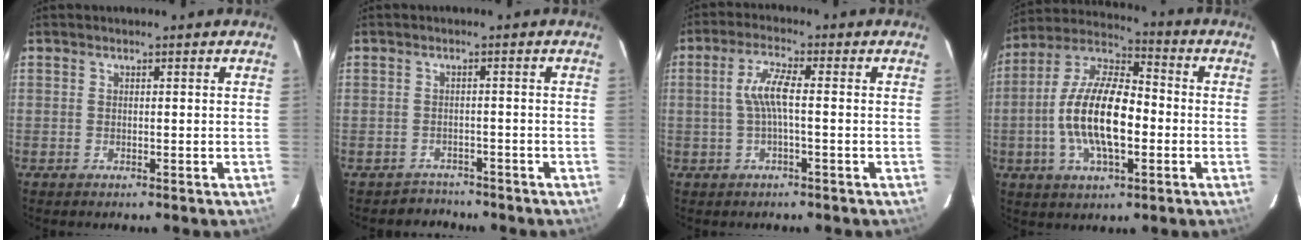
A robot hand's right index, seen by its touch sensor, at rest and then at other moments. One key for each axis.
{"total": 3.6, "fx": -2.9, "fy": 1.9, "fz": -0.8, "tx": 0.007, "ty": 0.017, "tz": -0.044}
{"total": 5.1, "fx": -0.3, "fy": 0.8, "fz": 5.0, "tx": -0.100, "ty": 0.007, "tz": -0.003}
{"total": 16.3, "fx": -2.7, "fy": 6.8, "fz": 14.5, "tx": -0.285, "ty": 0.004, "tz": -0.056}